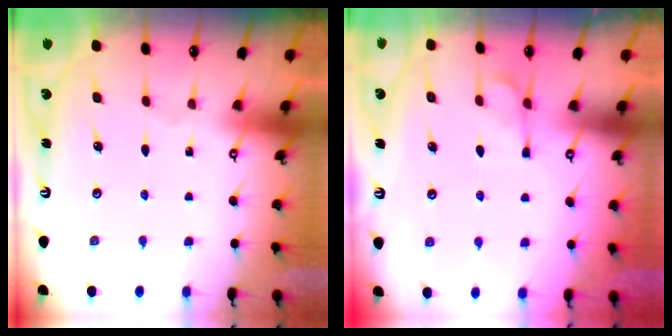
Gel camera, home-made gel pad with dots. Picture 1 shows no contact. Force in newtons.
{"total": 1.6, "press": 1.0, "slide": 1.3}